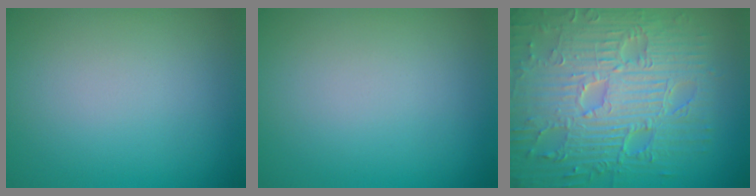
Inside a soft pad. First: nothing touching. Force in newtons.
{"total": 0.0}
{"total": 11.7, "press": 7.6, "slide": 8.9}